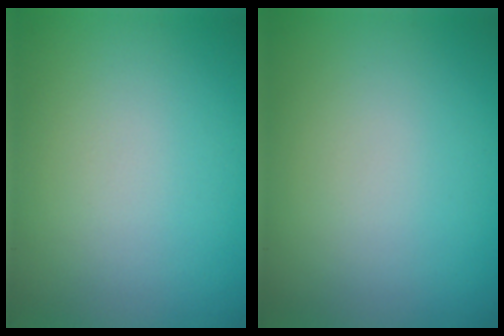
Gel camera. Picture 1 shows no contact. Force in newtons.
{"total": 0.0}